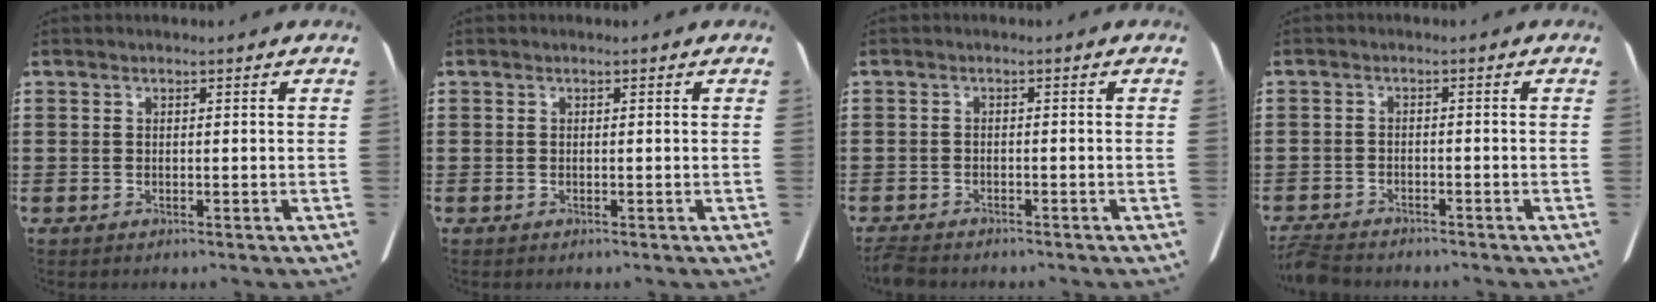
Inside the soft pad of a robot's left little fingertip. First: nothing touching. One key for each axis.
{"total": 0.0}
{"total": 1.6, "fx": -1.6, "fy": 0.0, "fz": 0.3, "tx": -0.017, "ty": -0.004, "tz": -0.035}
{"total": 2.6, "fx": -2.6, "fy": 0.1, "fz": 0.4, "tx": -0.017, "ty": -0.003, "tz": -0.056}